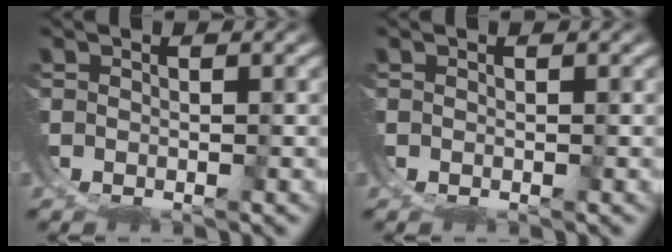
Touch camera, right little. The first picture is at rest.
{"total": 0.0}